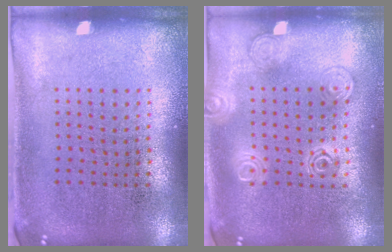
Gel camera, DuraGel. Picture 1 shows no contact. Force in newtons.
{"total": 1.3, "press": 1.3, "slide": 0.1}